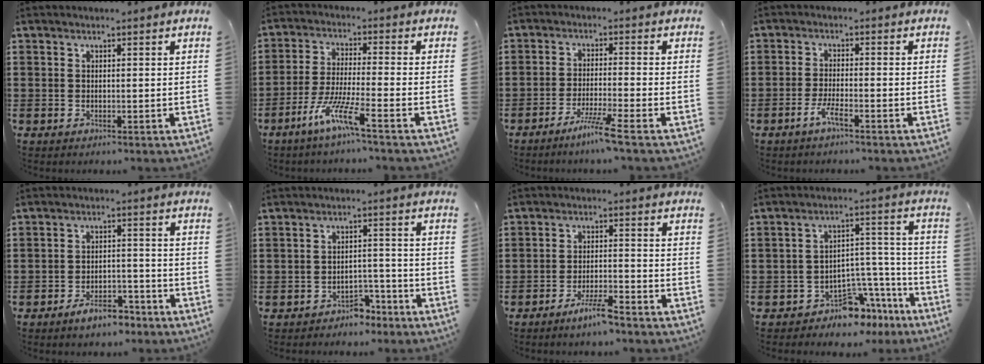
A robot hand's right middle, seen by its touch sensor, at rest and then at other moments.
{"total": 7.6, "force": [-5.1, 0.4, 5.6], "torque": [-0.116, -0.007, -0.098]}
{"total": 4.8, "force": [-3.8, -0.7, 2.8], "torque": [-0.053, -0.012, -0.071]}
{"total": 3.2, "force": [-2.2, 0.2, 2.4], "torque": [-0.055, -0.002, -0.044]}
{"total": 4.8, "force": [-4.2, 1.4, 1.9], "torque": [-0.036, 0.012, -0.082]}
{"total": 3.4, "force": [-3.2, 1.1, 0.5], "torque": [-0.013, 0.007, -0.067]}
{"total": 4.3, "force": [-3.4, 0.4, 2.6], "torque": [-0.049, 0.002, -0.062]}
{"total": 6.5, "force": [-5.8, 2.5, 1.3], "torque": [-0.022, 0.018, -0.109]}